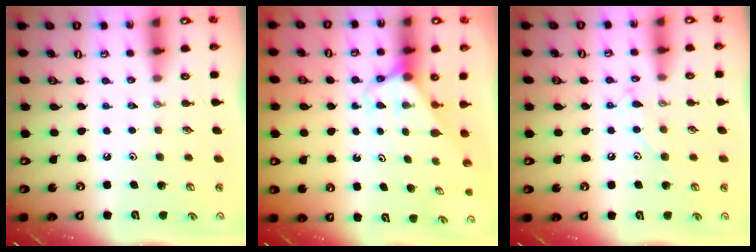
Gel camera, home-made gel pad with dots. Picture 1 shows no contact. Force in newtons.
{"total": 2.7, "press": 2.7, "slide": 0.2}
{"total": 8.3, "press": 8.3, "slide": 0.6}